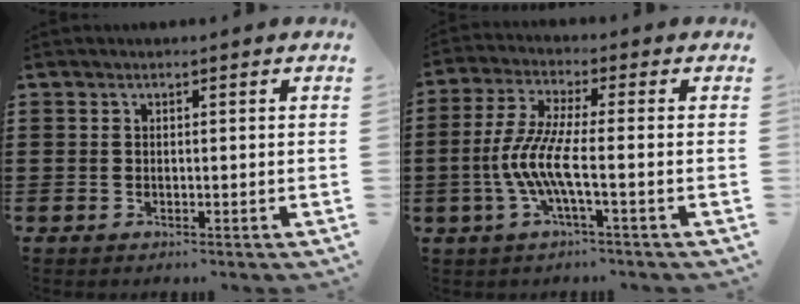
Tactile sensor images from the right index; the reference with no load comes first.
{"total": 7.8, "force": [-2.2, 1.1, 7.4], "torque": [-0.177, -0.019, -0.054]}